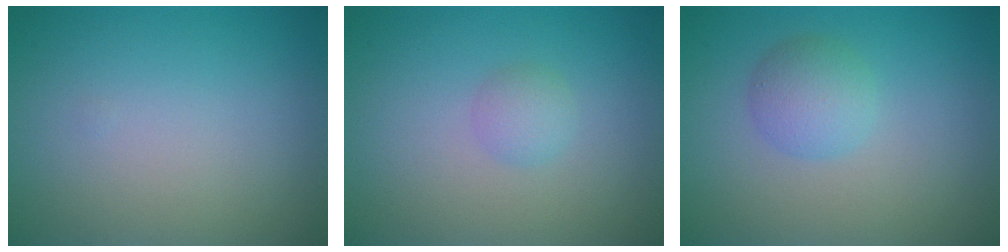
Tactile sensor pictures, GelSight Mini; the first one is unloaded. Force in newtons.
{"total": 1.3, "press": 1.3, "slide": 0.1}
{"total": 2.6, "press": 2.6, "slide": 0.1}